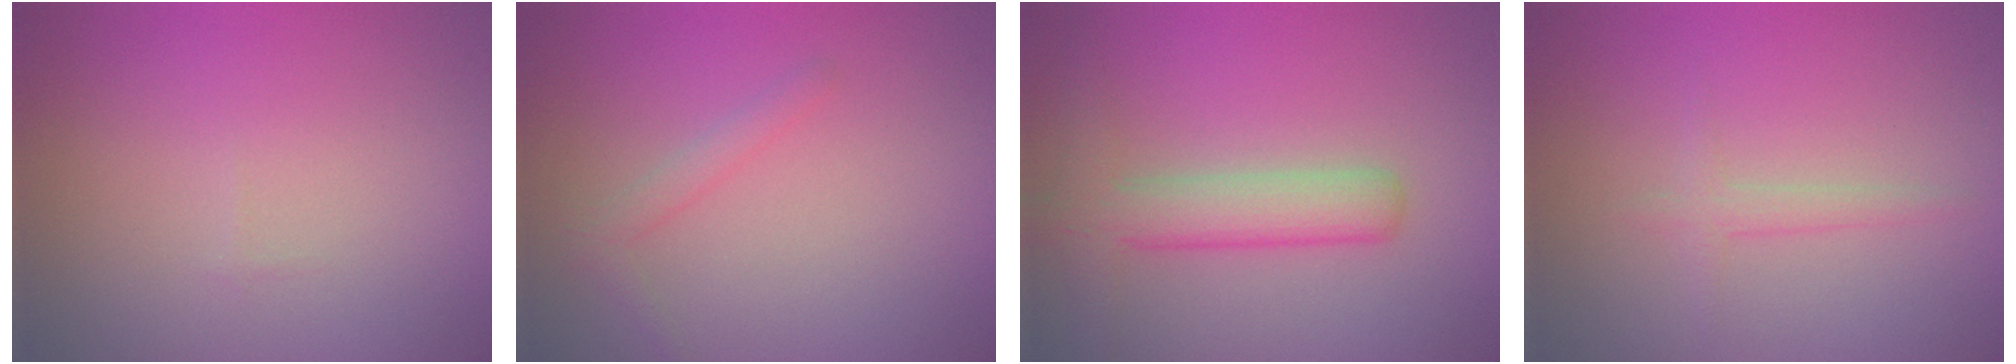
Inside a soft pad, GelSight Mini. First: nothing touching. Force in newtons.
{"total": 1.2, "press": 1.2, "slide": 0.1}
{"total": 4.2, "press": 4.2, "slide": 0.1}
{"total": 1.2, "press": 1.2, "slide": 0.1}